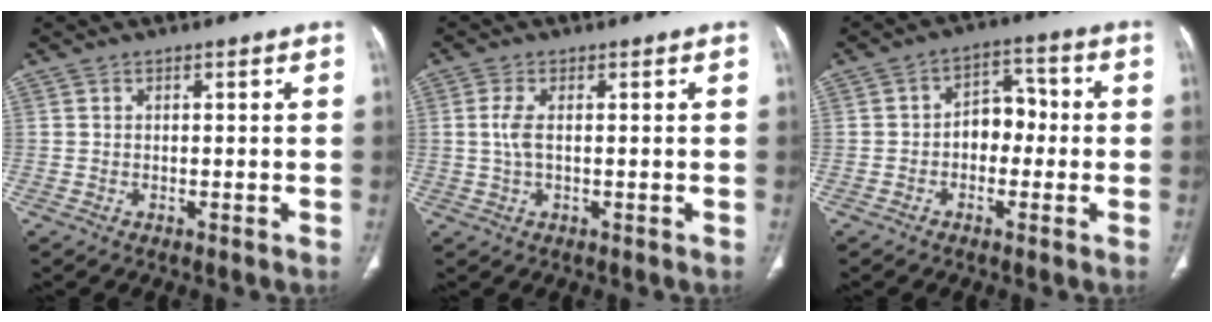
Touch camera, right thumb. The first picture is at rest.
{"total": 2.9, "force": [0.1, 1.1, 2.6], "torque": [-0.073, 0.000, 0.003]}
{"total": 6.4, "force": [-1.0, 4.7, 4.2], "torque": [-0.031, 0.029, -0.027]}